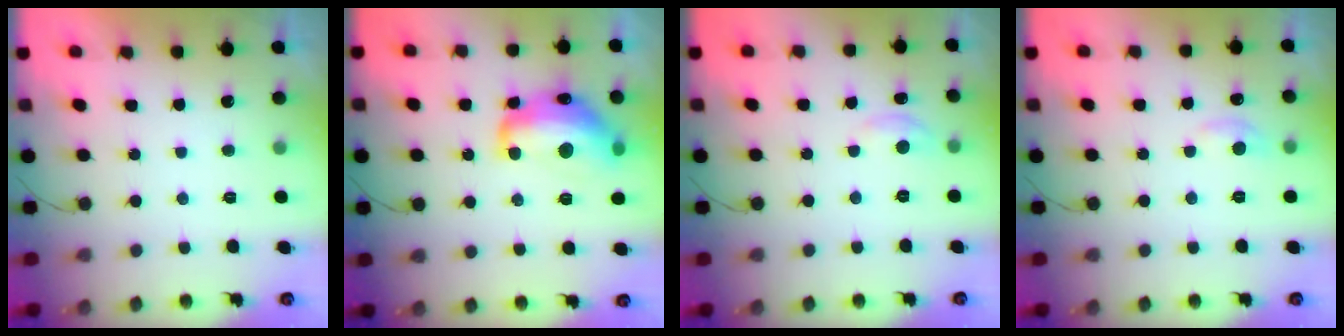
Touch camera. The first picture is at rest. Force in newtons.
{"total": 16.1, "press": 16.0, "slide": 1.1}
{"total": 3.8, "press": 3.7, "slide": 0.5}
{"total": 7.0, "press": 7.0, "slide": 0.9}